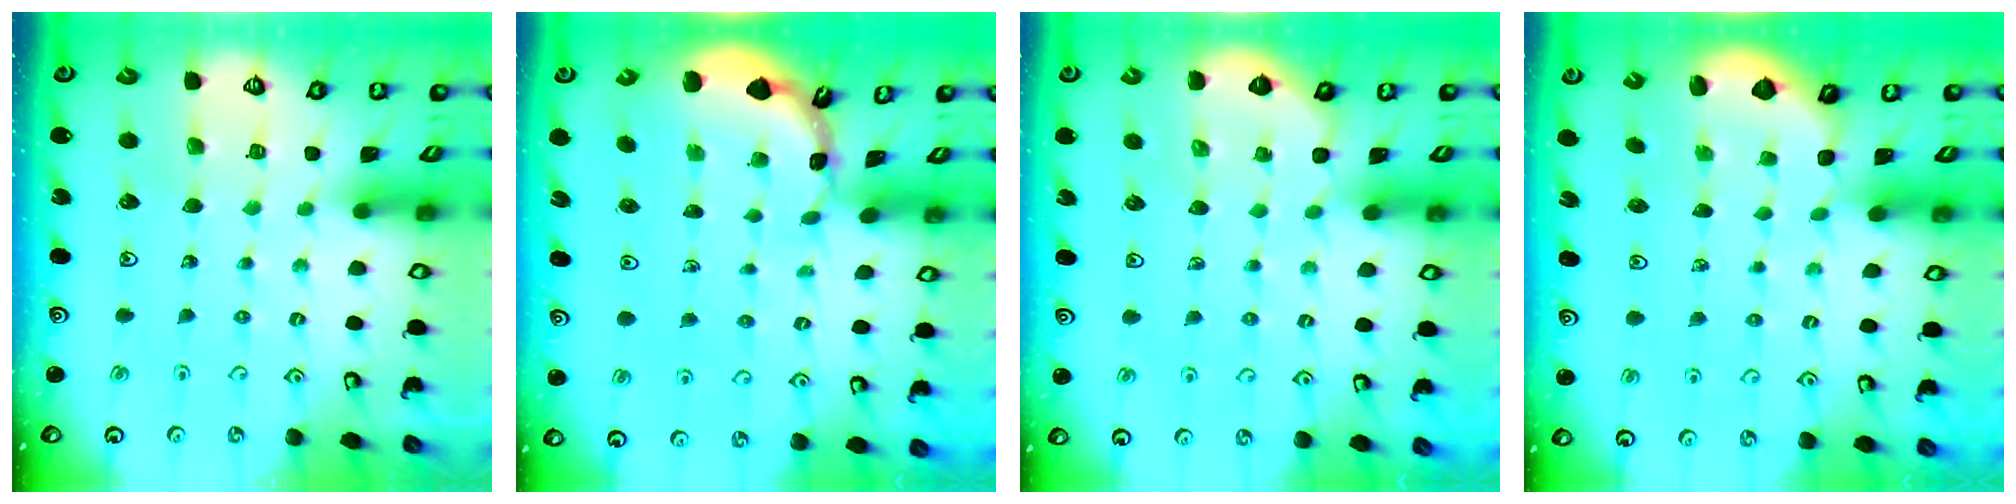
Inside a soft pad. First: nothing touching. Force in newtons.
{"total": 1.6, "press": 1.6, "slide": 0.3}
{"total": 2.9, "press": 2.9, "slide": 0.3}
{"total": 2.1, "press": 1.4, "slide": 1.5}